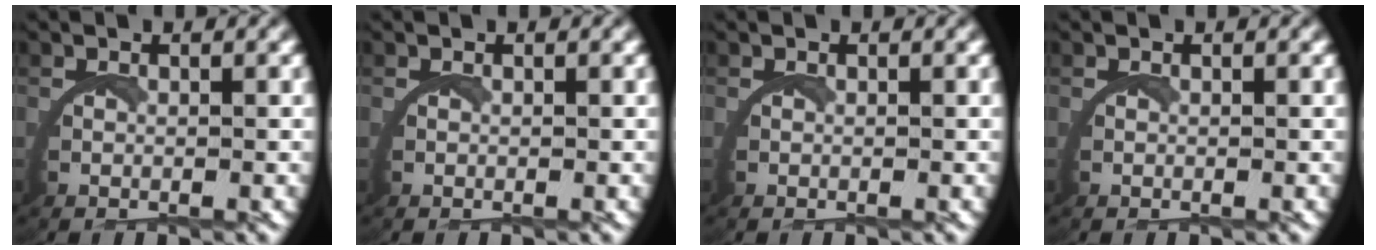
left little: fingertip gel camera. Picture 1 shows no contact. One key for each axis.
{"total": 0.0}
{"total": 0.0}
{"total": 0.0}